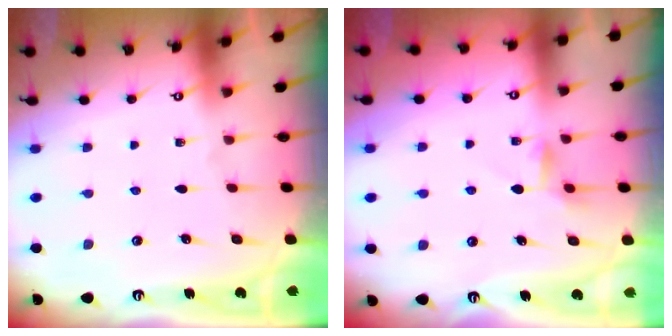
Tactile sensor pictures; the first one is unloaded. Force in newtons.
{"total": 3.9, "press": 3.9, "slide": 0.5}